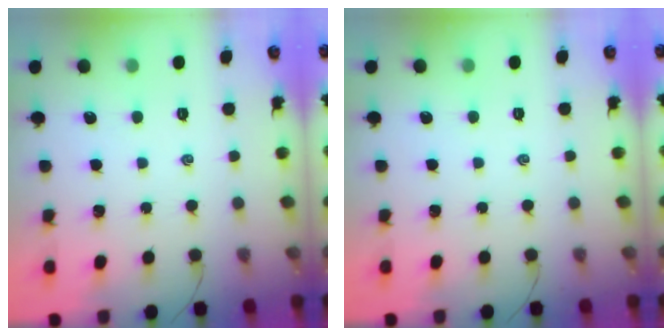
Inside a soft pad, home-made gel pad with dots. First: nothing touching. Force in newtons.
{"total": 0.0}